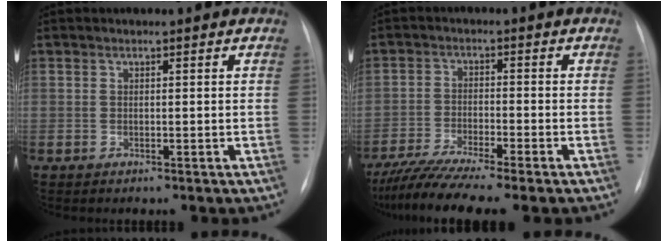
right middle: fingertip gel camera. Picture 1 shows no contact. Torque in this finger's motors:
{"motor_torque": [0.87, -0.88, 0.23, 0.05]}